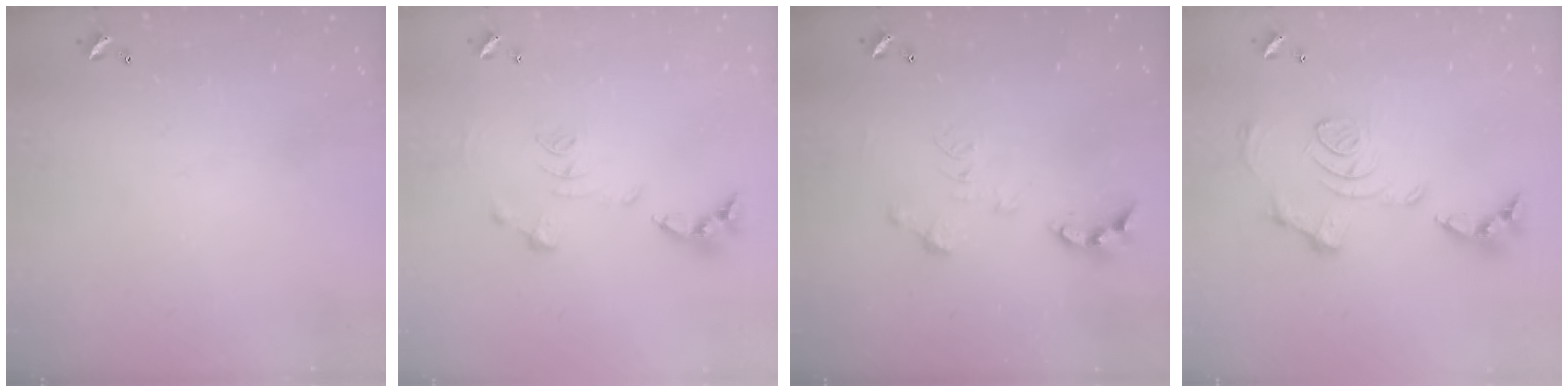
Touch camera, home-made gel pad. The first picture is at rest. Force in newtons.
{"total": 1.1, "press": 1.0, "slide": 0.4}
{"total": 0.0}
{"total": 1.5, "press": 0.8, "slide": 1.3}